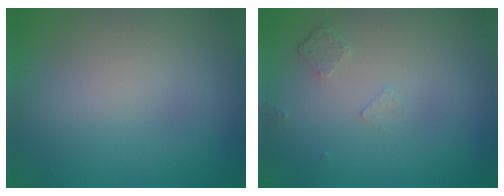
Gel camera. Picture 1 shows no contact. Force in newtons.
{"total": 0.8, "press": 0.6, "slide": 0.5}